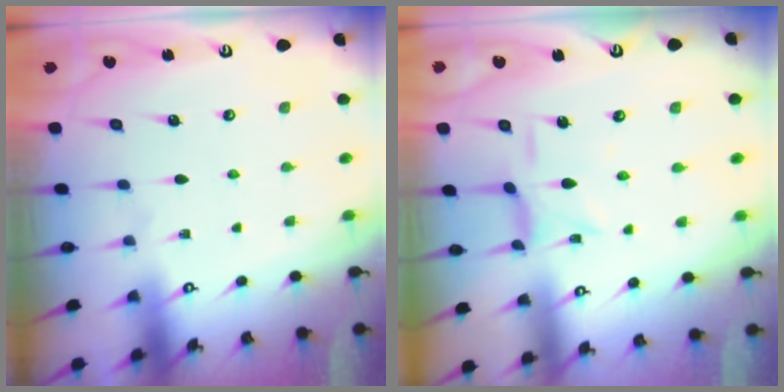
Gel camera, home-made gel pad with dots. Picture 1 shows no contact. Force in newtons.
{"total": 3.6, "press": 3.6, "slide": 0.3}